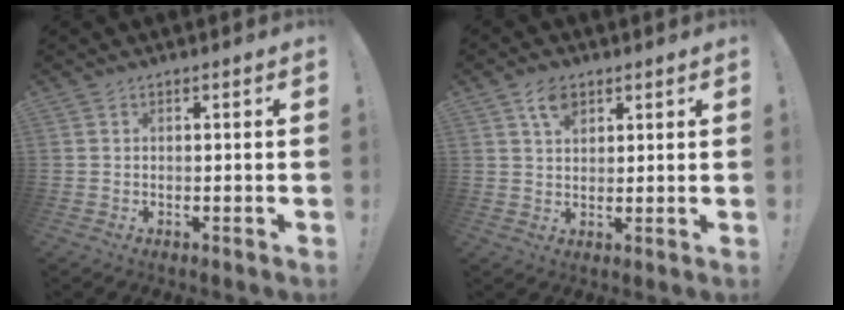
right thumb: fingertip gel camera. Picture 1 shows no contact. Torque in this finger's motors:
{"motor_torque": [0.18, 0.80, 0.14, -0.03, 0.03]}